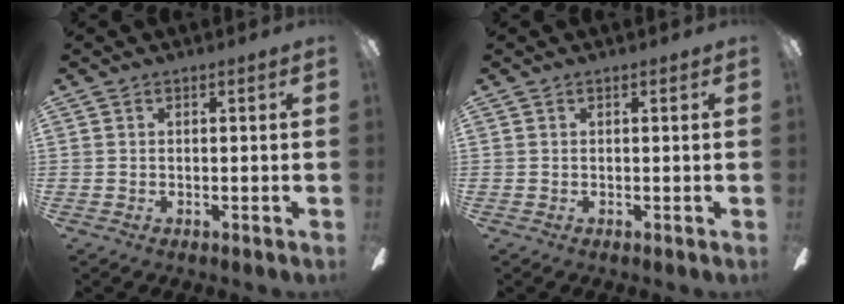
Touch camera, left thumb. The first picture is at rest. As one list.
[{"total": 0.0}]